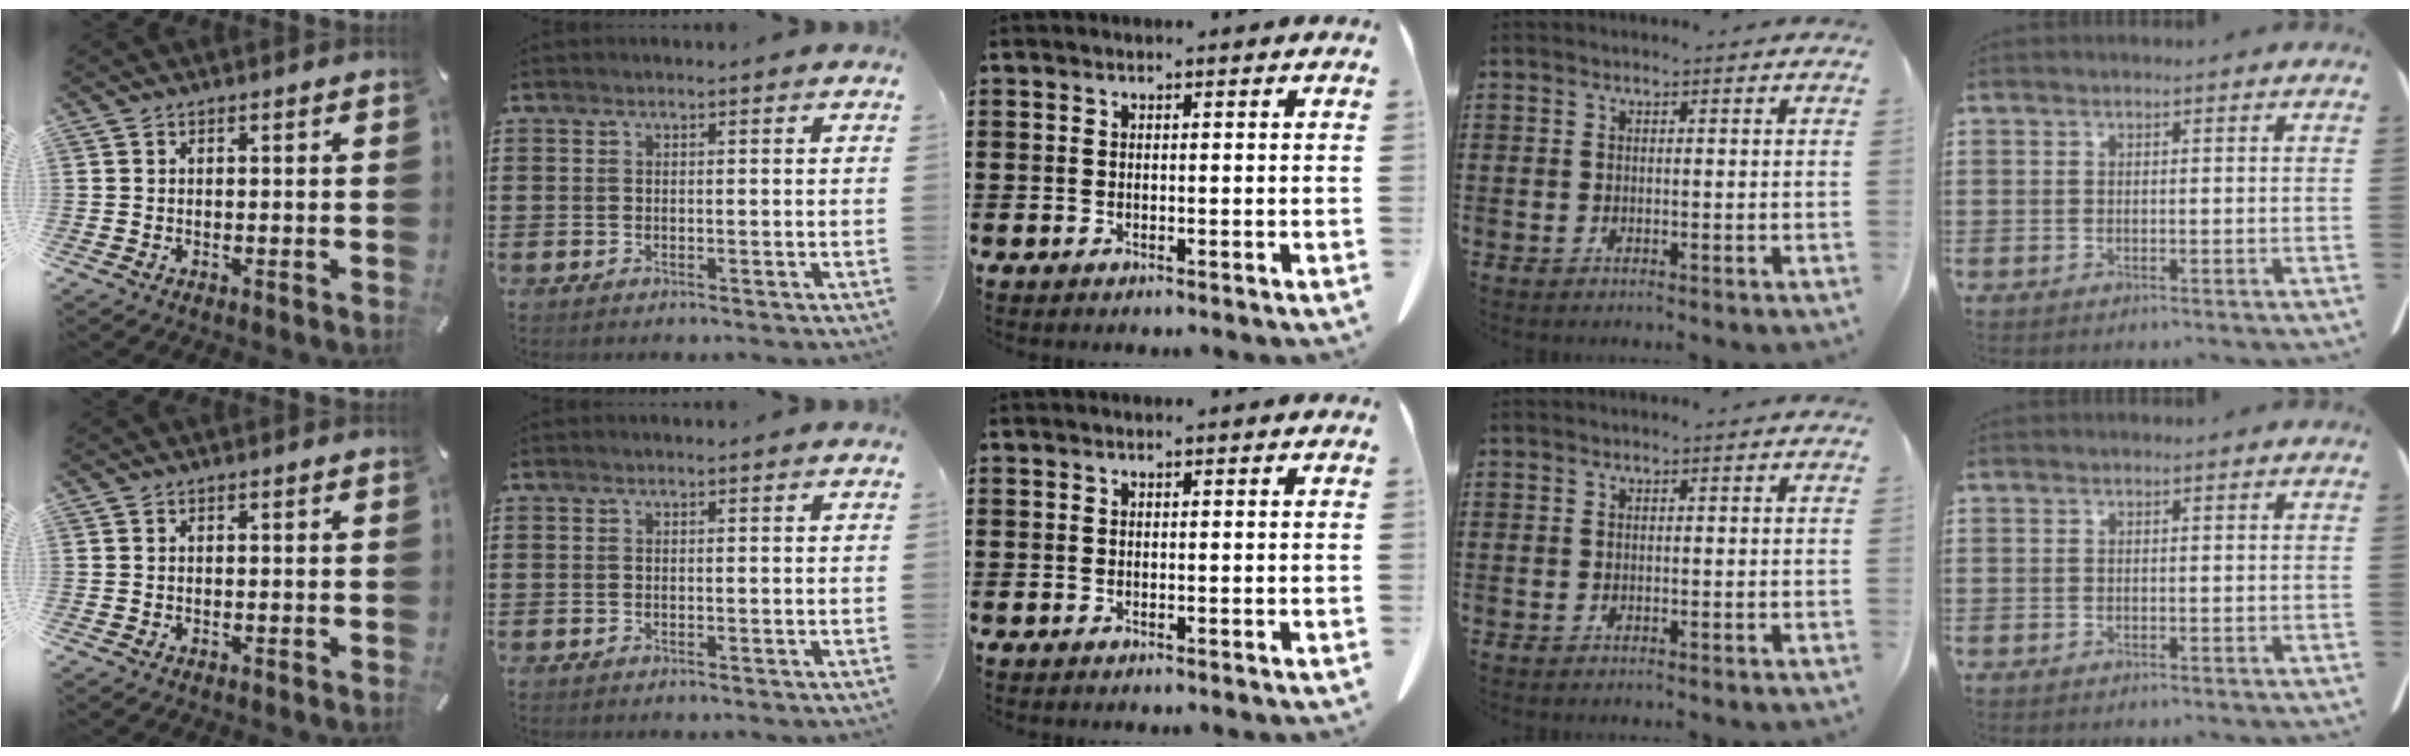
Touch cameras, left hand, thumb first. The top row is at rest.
{}